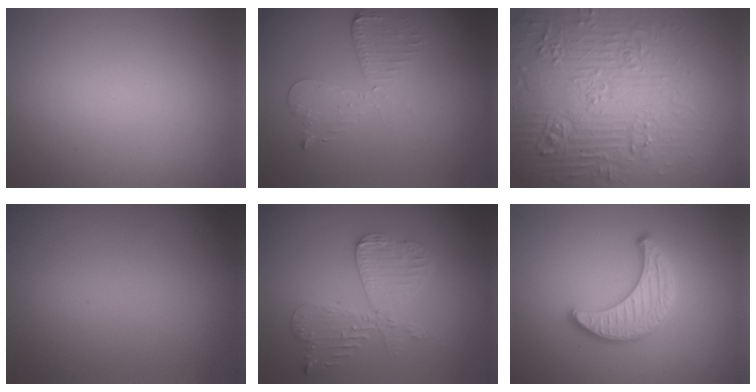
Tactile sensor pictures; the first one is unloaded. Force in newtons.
{"total": 2.9, "press": 2.5, "slide": 1.5}
{"total": 8.1, "press": 7.8, "slide": 1.9}
{"total": 0.0}
{"total": 4.3, "press": 3.7, "slide": 2.2}
{"total": 3.4, "press": 3.4, "slide": 0.5}